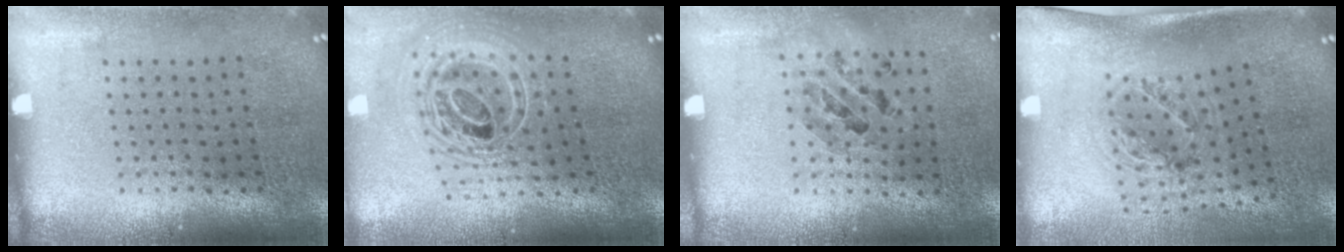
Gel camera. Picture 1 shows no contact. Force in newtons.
{"total": 2.4, "press": 1.8, "slide": 1.7}
{"total": 0.9, "press": 0.8, "slide": 0.2}
{"total": 1.3, "press": 1.2, "slide": 0.6}